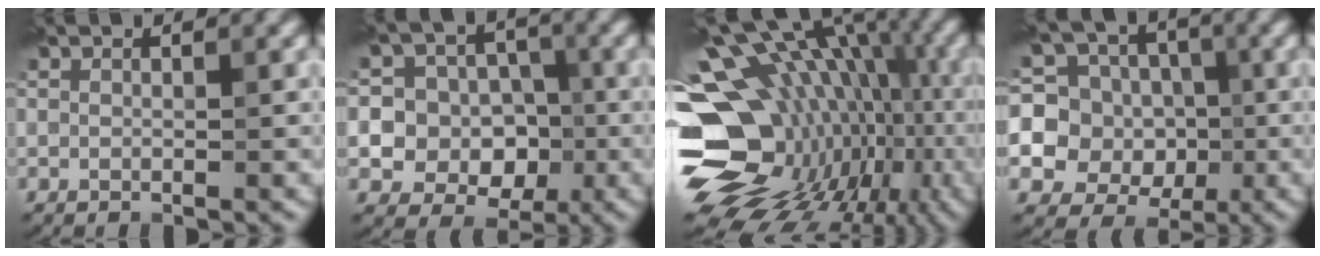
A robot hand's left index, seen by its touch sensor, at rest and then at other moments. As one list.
[{"total": 10.4, "force": [-1.1, 9.9, 3.1], "torque": [-0.080, 0.028, -0.038]}, {"total": 18.8, "force": [-4.3, 13.6, 12.2], "torque": [-0.179, 0.013, -0.039]}, {"total": 12.9, "force": [-0.5, 12.4, 3.4], "torque": [-0.122, 0.021, -0.031]}]